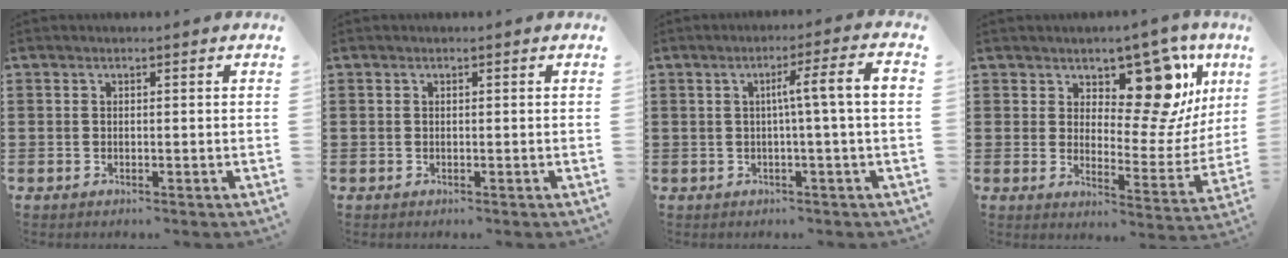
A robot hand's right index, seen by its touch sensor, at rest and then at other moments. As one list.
[{"total": 0.0}, {"total": 6.1, "force": [0.1, -0.5, 6.1], "torque": [-0.111, -0.002, -0.006]}, {"total": 13.6, "force": [8.4, 6.4, 8.5], "torque": [-0.130, -0.050, 0.147]}]